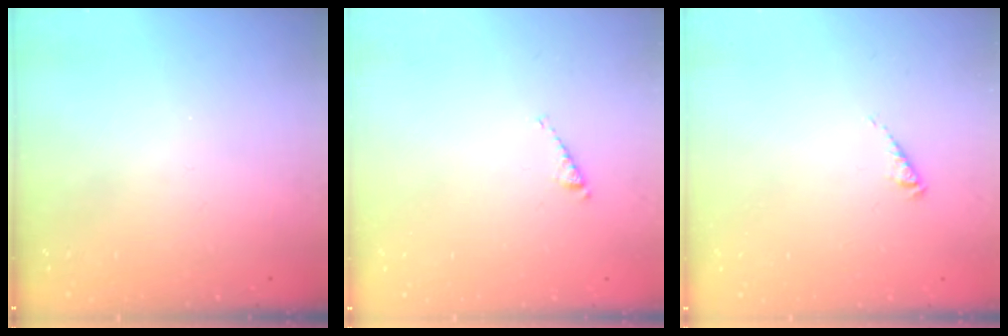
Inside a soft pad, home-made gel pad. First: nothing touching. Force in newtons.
{"total": 2.7, "press": 2.7, "slide": 0.4}
{"total": 2.0, "press": 2.0, "slide": 0.5}